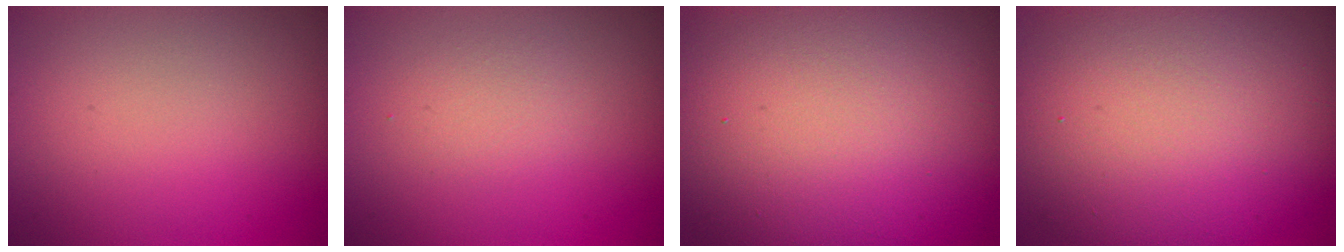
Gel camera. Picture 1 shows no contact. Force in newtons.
{"total": 1.3, "press": 1.3, "slide": 0.1}
{"total": 17.8, "press": 17.7, "slide": 1.7}
{"total": 12.9, "press": 12.8, "slide": 1.1}